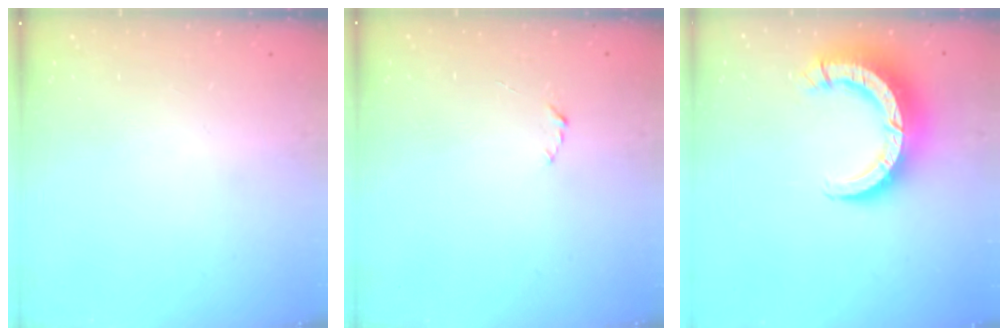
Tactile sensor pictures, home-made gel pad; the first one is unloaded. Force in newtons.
{"total": 2.2, "press": 2.1, "slide": 0.3}
{"total": 12.5, "press": 12.4, "slide": 1.3}